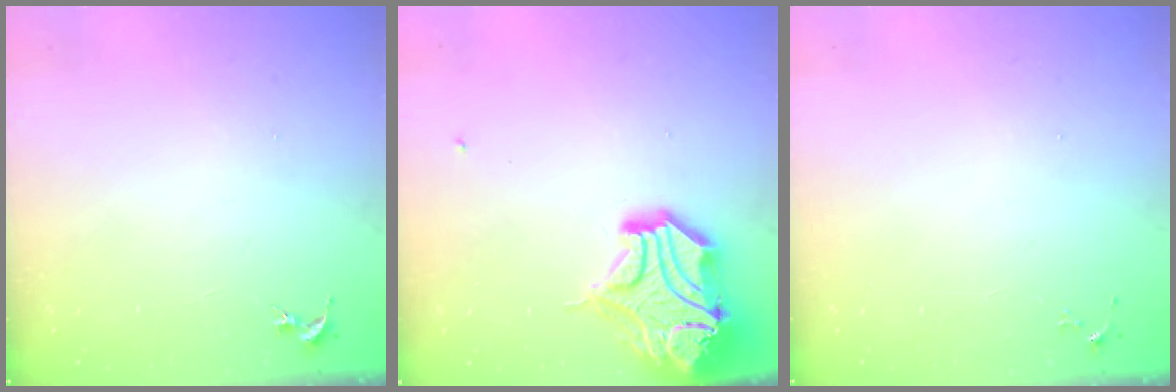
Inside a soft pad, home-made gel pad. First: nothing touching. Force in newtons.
{"total": 18.1, "press": 17.9, "slide": 2.5}
{"total": 3.3, "press": 3.3, "slide": 0.5}